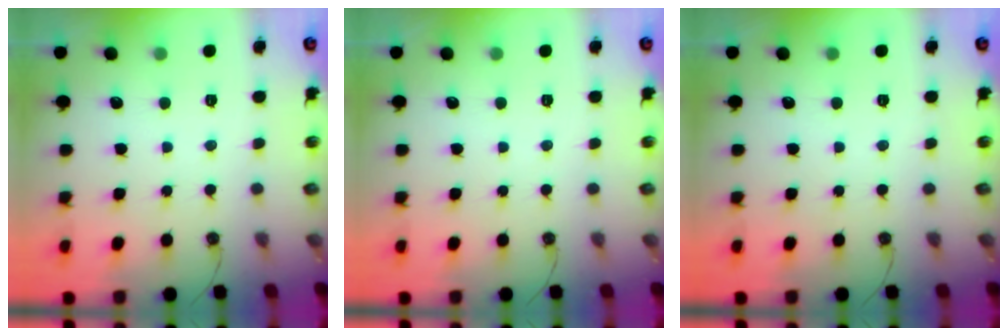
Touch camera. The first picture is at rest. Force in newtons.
{"total": 0.0}
{"total": 0.0}